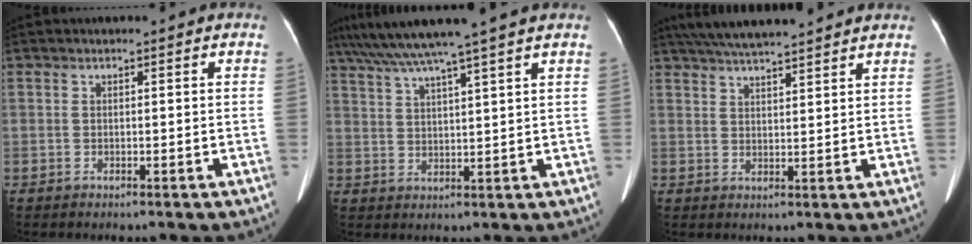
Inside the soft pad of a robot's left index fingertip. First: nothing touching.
{"total": 10.6, "force": [8.8, -2.0, 5.5], "torque": [-0.099, 0.021, 0.139]}
{"total": 11.7, "force": [10.4, 1.0, 5.2], "torque": [-0.095, 0.032, 0.157]}